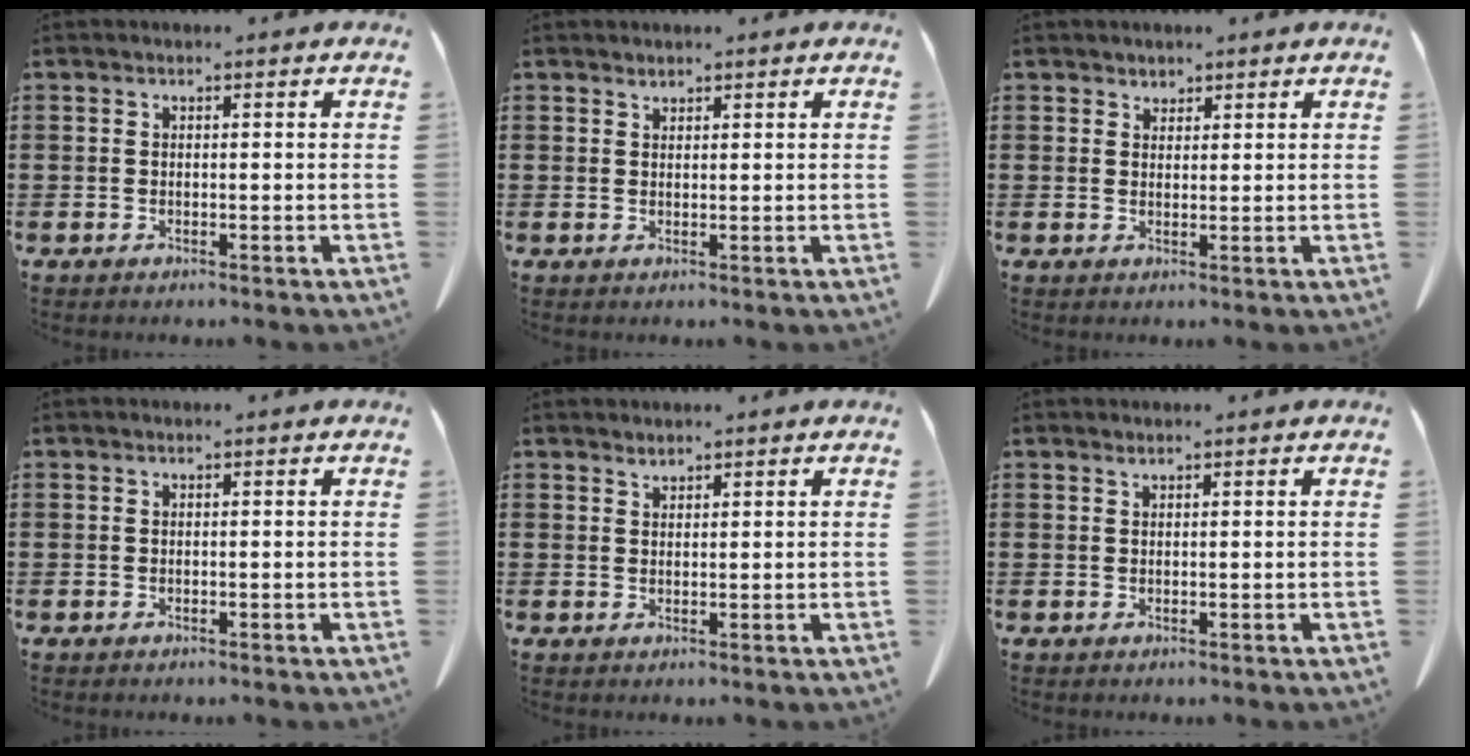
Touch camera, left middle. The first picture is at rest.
{"total": 1.1, "force": [1.1, 0.2, 0.0], "torque": [-0.004, -0.004, 0.023]}
{"total": 1.5, "force": [1.4, 0.5, 0.0], "torque": [-0.004, 0.001, 0.030]}
{"total": 0.0}
{"total": 1.3, "force": [1.3, 0.1, 0.0], "torque": [-0.004, -0.004, 0.027]}
{"total": 0.6, "force": [0.5, 0.0, 0.3], "torque": [-0.007, -0.003, 0.012]}